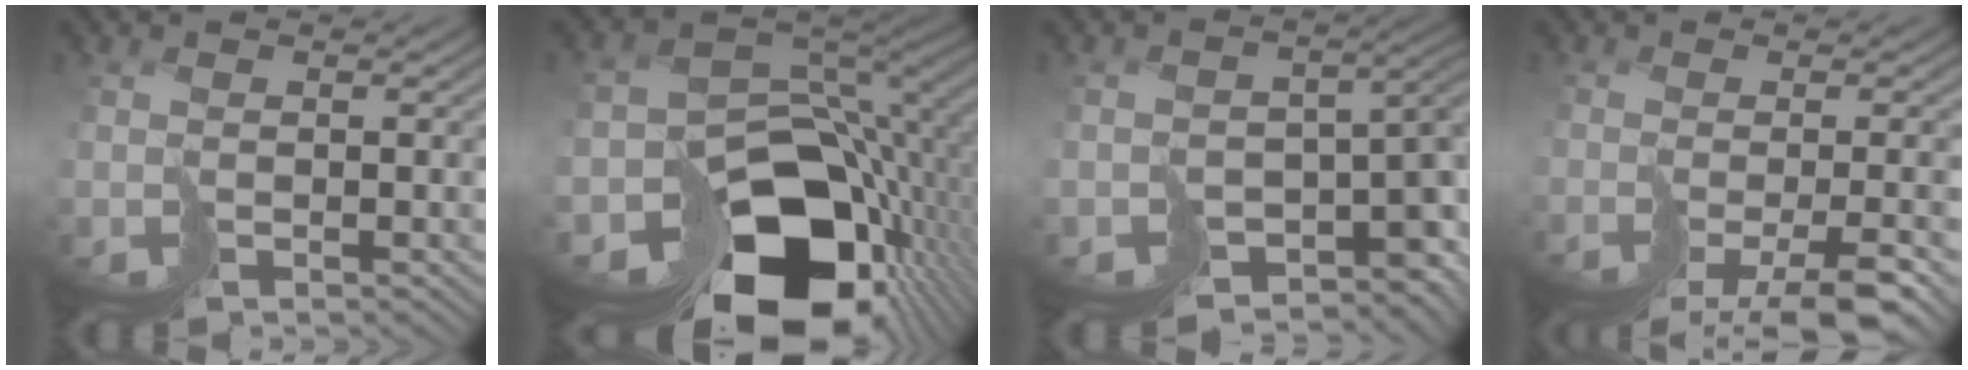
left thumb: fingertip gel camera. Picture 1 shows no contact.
{"total": 15.8, "force": [-6.7, 10.7, 9.6], "torque": [-0.170, -0.040, -0.091]}
{"total": 8.3, "force": [-4.2, 4.7, 5.3], "torque": [-0.073, -0.031, -0.034]}
{"total": 6.7, "force": [-4.2, 1.1, 5.2], "torque": [-0.062, -0.012, -0.050]}